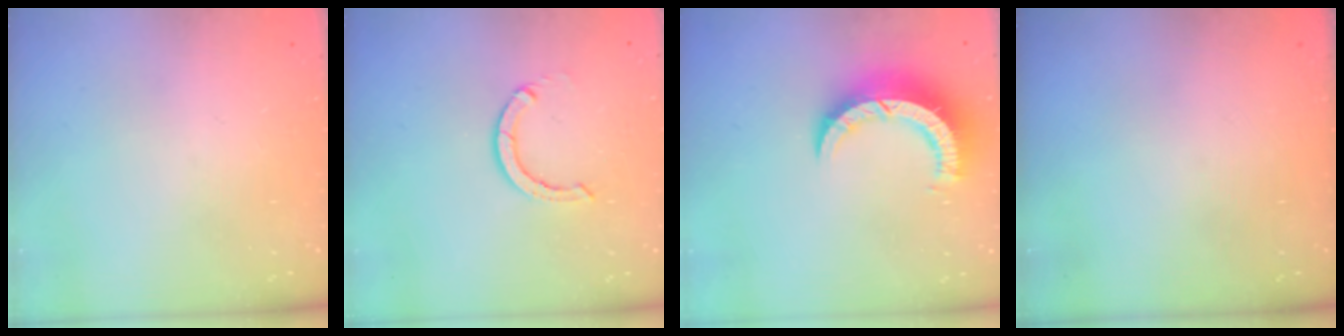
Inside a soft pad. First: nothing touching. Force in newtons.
{"total": 3.4, "press": 3.4, "slide": 0.3}
{"total": 10.3, "press": 10.2, "slide": 1.1}
{"total": 0.0}